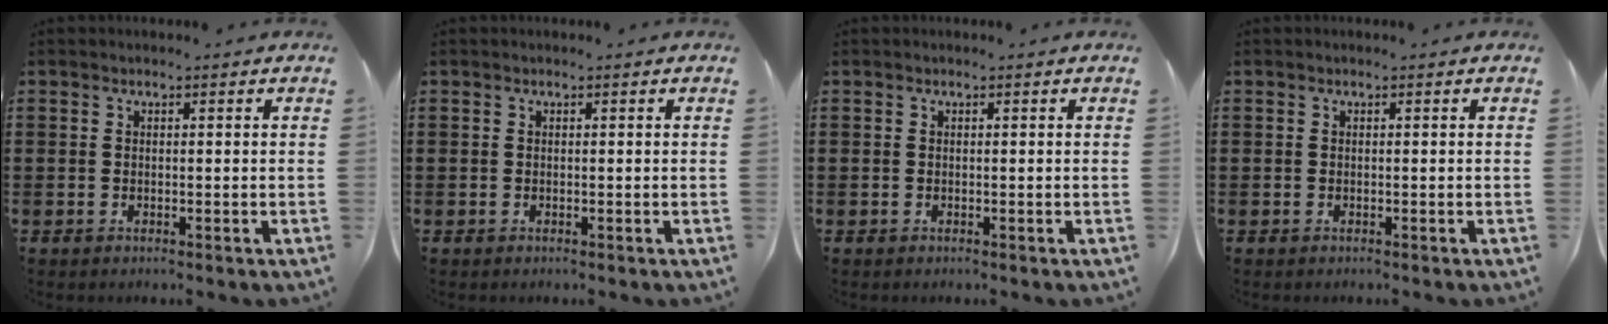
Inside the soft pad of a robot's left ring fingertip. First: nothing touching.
{"total": 0.0}
{"total": 0.0}
{"total": 0.0}